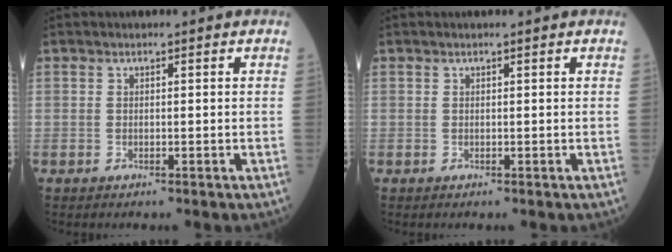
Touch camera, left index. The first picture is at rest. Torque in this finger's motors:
{"motor_torque": [-0.25, 0.25, 0.00, 0.00]}